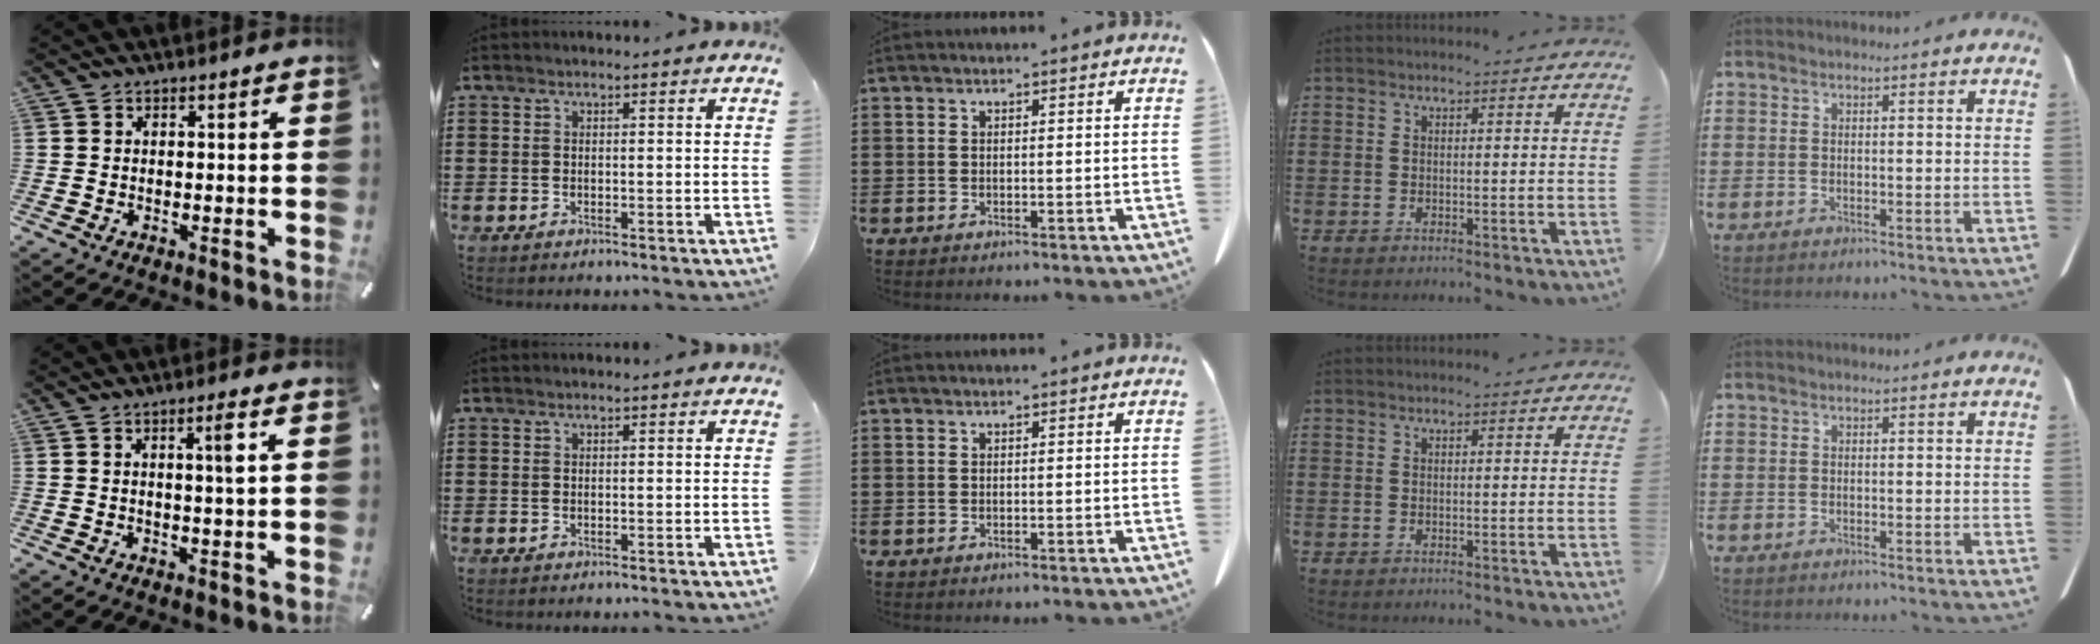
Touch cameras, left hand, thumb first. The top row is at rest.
{"thumb": {"total": 4.0, "force": [1.1, 0.1, 3.9], "torque": [-0.068, -0.004, 0.013]}}